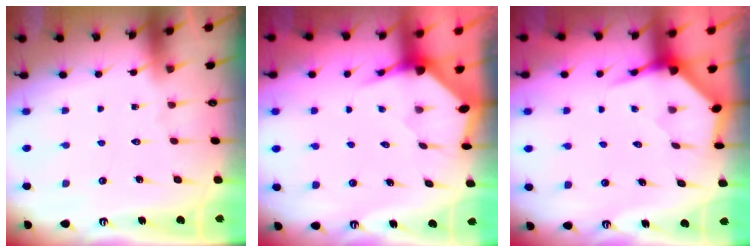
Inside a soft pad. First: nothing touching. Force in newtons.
{"total": 3.6, "press": 3.6, "slide": 0.5}
{"total": 4.0, "press": 3.9, "slide": 0.4}